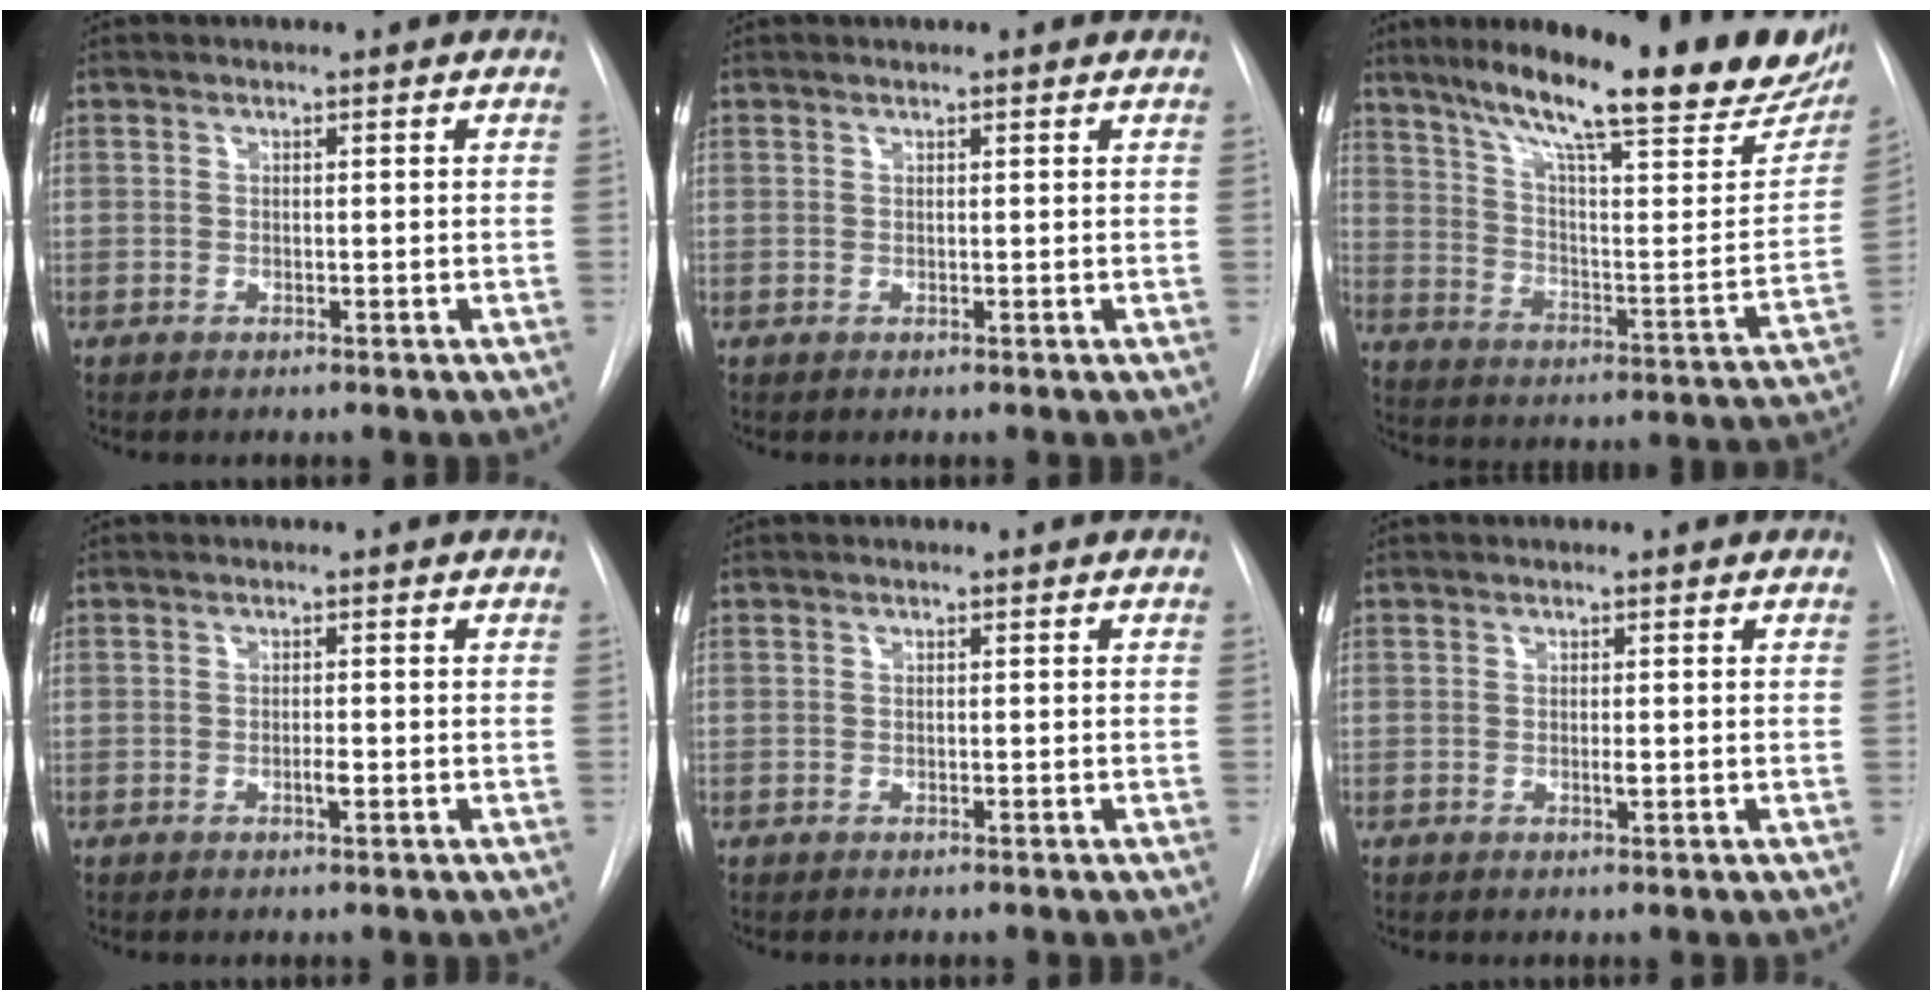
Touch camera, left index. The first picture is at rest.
{"total": 1.9, "force": [1.8, 0.2, 0.7], "torque": [-0.011, 0.015, 0.018]}
{"total": 28.9, "force": [21.1, 4.7, 19.2], "torque": [-0.272, -0.025, 0.286]}
{"total": 1.2, "force": [-0.9, 0.1, 0.8], "torque": [-0.016, -0.006, -0.015]}
{"total": 0.0}
{"total": 0.7, "force": [-0.5, 0.0, 0.5], "torque": [-0.013, -0.008, -0.009]}